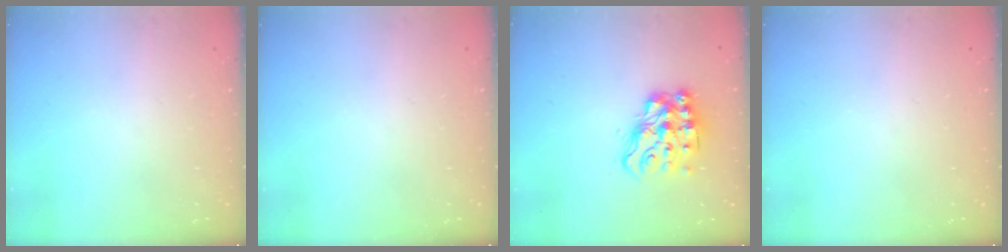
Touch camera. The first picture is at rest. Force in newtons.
{"total": 0.0}
{"total": 14.2, "press": 14.1, "slide": 0.9}
{"total": 0.0}